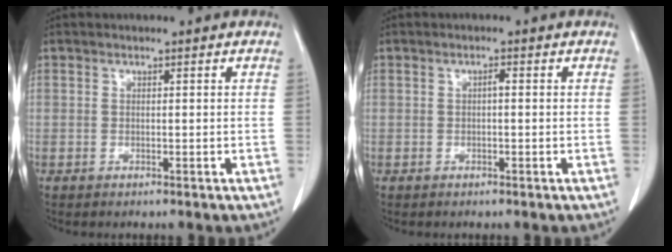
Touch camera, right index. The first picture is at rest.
{"total": 0.8, "force": [0.0, 0.2, 0.8], "torque": [-0.013, 0.002, -0.001]}